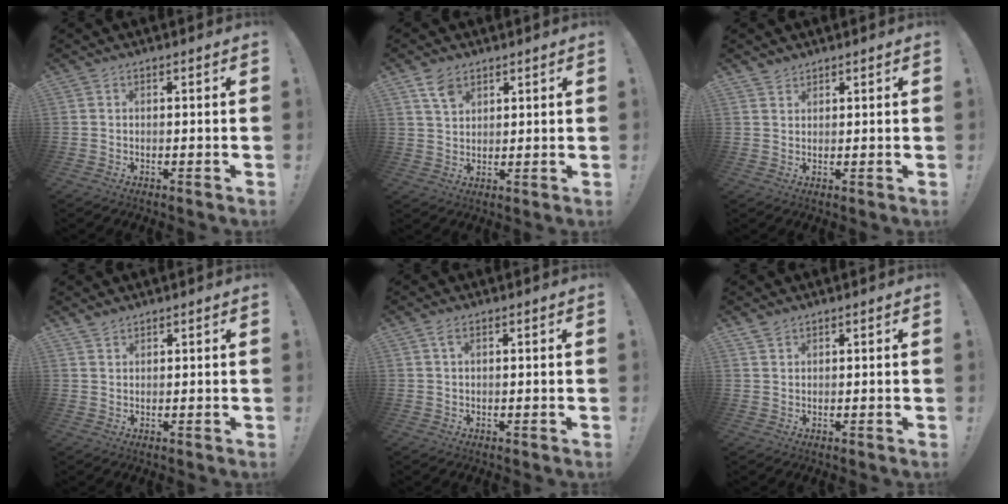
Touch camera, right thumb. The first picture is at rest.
{"total": 5.9, "force": [3.8, 3.6, 2.7], "torque": [-0.045, -0.015, 0.071]}
{"total": 1.9, "force": [1.8, 0.8, 0.2], "torque": [0.005, -0.014, 0.032]}
{"total": 1.9, "force": [1.7, 0.6, 0.5], "torque": [-0.009, -0.009, 0.033]}
{"total": 1.7, "force": [0.9, 0.8, 1.2], "torque": [-0.024, 0.001, 0.015]}
{"total": 1.8, "force": [1.6, 0.8, 0.4], "torque": [-0.008, -0.008, 0.031]}